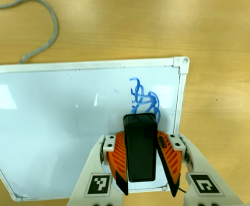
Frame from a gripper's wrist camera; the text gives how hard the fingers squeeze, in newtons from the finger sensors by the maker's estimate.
{"total": 11.9, "left": 14.3, "right": 9.5}